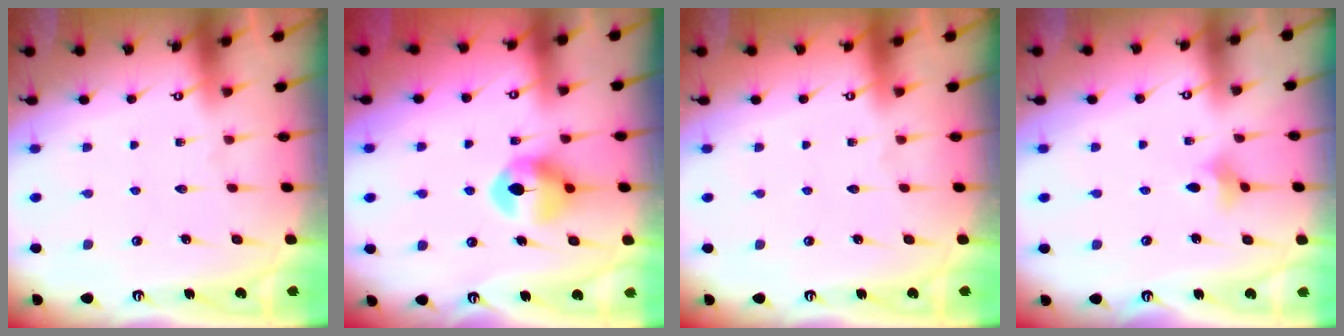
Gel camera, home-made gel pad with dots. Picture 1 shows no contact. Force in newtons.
{"total": 9.7, "press": 9.7, "slide": 0.4}
{"total": 0.0}
{"total": 3.2, "press": 3.1, "slide": 0.6}